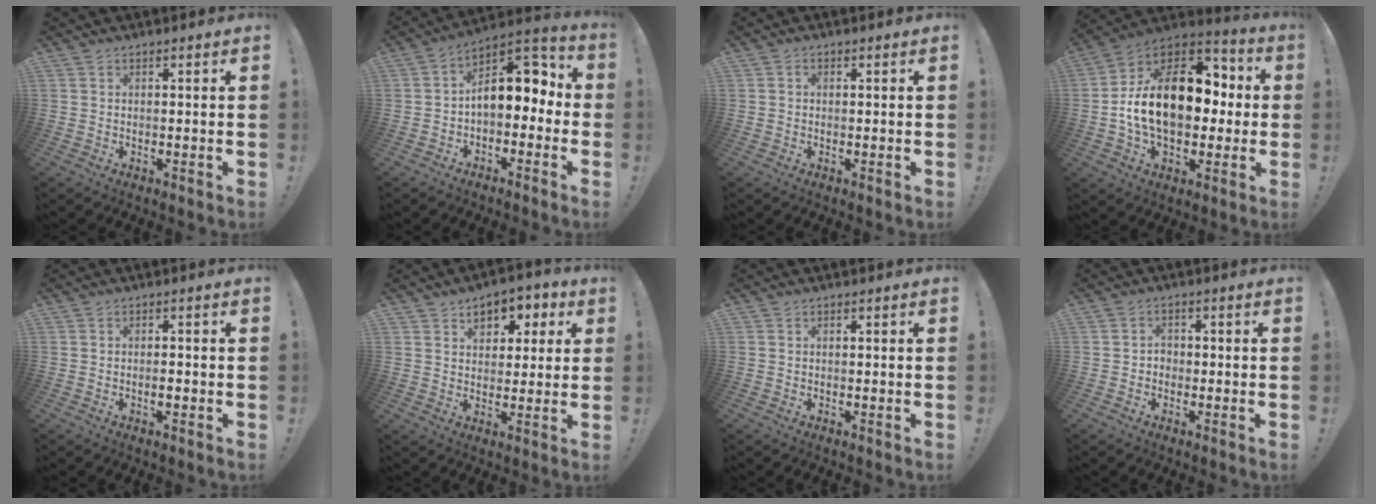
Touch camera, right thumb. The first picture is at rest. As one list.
[{"total": 11.0, "force": [1.5, 7.2, 8.2], "torque": [-0.102, -0.004, 0.030]}, {"total": 0.9, "force": [-0.1, 0.8, 0.3], "torque": [-0.013, 0.007, -0.001]}, {"total": 22.4, "force": [0.5, 14.5, 17.0], "torque": [-0.274, 0.013, 0.019]}, {"total": 1.8, "force": [-0.9, 0.6, 1.5], "torque": [-0.015, -0.002, -0.016]}, {"total": 7.4, "force": [3.3, 5.6, 3.6], "torque": [-0.041, -0.018, 0.058]}, {"total": 0.0}, {"total": 2.4, "force": [-1.1, 1.8, 1.1], "torque": [-0.021, 0.008, -0.021]}]